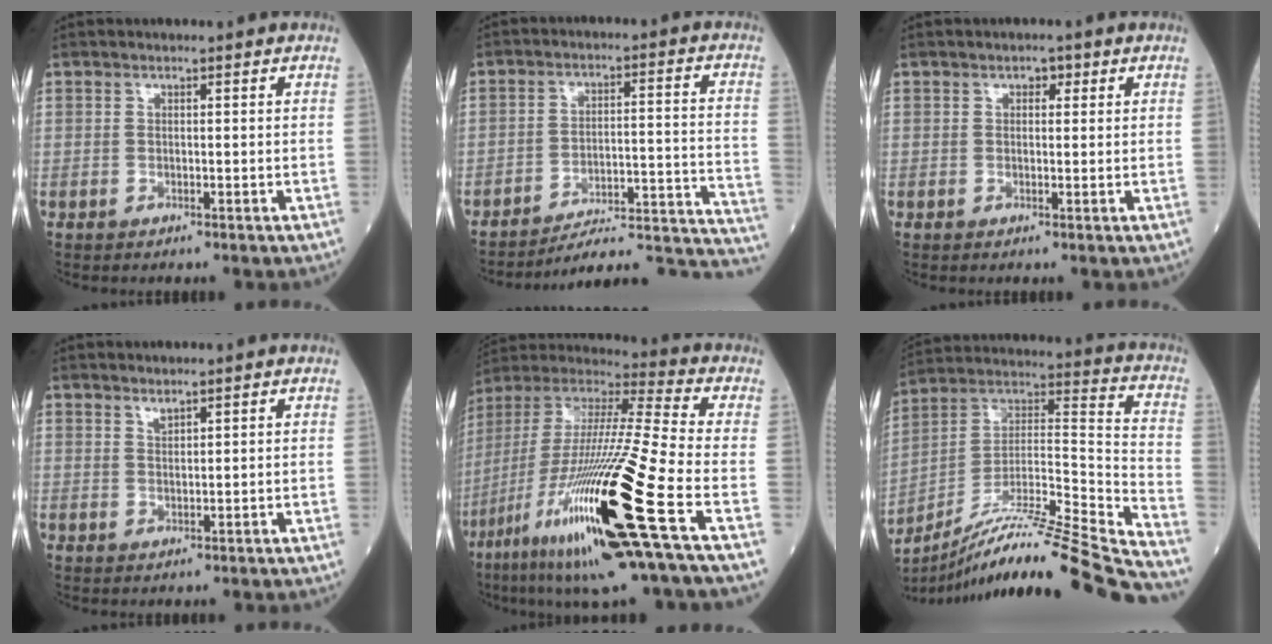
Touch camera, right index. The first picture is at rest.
{"total": 18.2, "force": [-17.9, 0.0, 3.4], "torque": [0.010, 0.043, -0.238]}
{"total": 1.4, "force": [0.7, 0.9, 0.8], "torque": [-0.008, 0.005, 0.008]}
{"total": 1.3, "force": [1.2, 0.1, 0.4], "torque": [-0.009, -0.006, 0.025]}
{"total": 26.3, "force": [-10.0, 0.8, 24.4], "torque": [-0.476, -0.055, -0.187]}
{"total": 28.8, "force": [-24.9, -0.6, 14.4], "torque": [-0.190, -0.012, -0.392]}